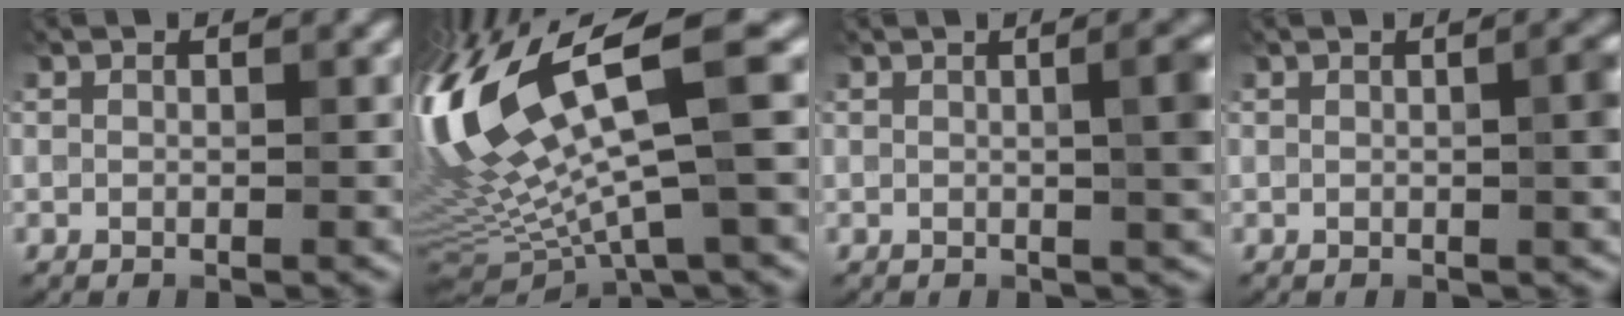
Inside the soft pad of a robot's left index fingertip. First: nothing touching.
{"total": 15.3, "force": [2.5, 3.6, 14.7], "torque": [-0.302, 0.005, 0.063]}
{"total": 5.3, "force": [0.5, 1.9, 4.9], "torque": [-0.036, 0.017, 0.004]}
{"total": 3.5, "force": [0.2, 1.2, 3.3], "torque": [-0.031, 0.012, 0.002]}